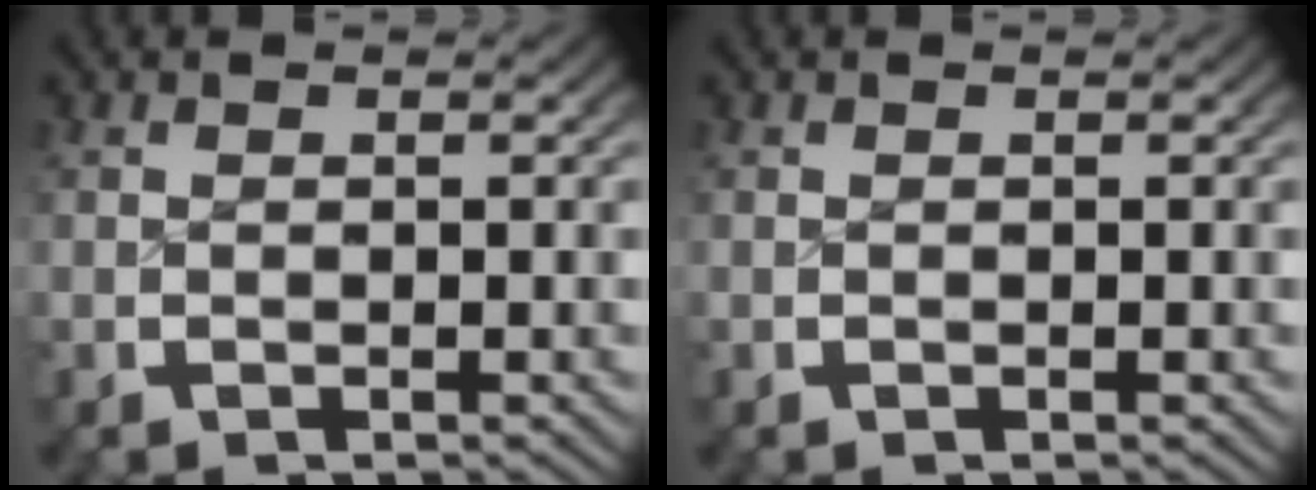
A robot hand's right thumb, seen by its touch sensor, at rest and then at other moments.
{"total": 0.0}